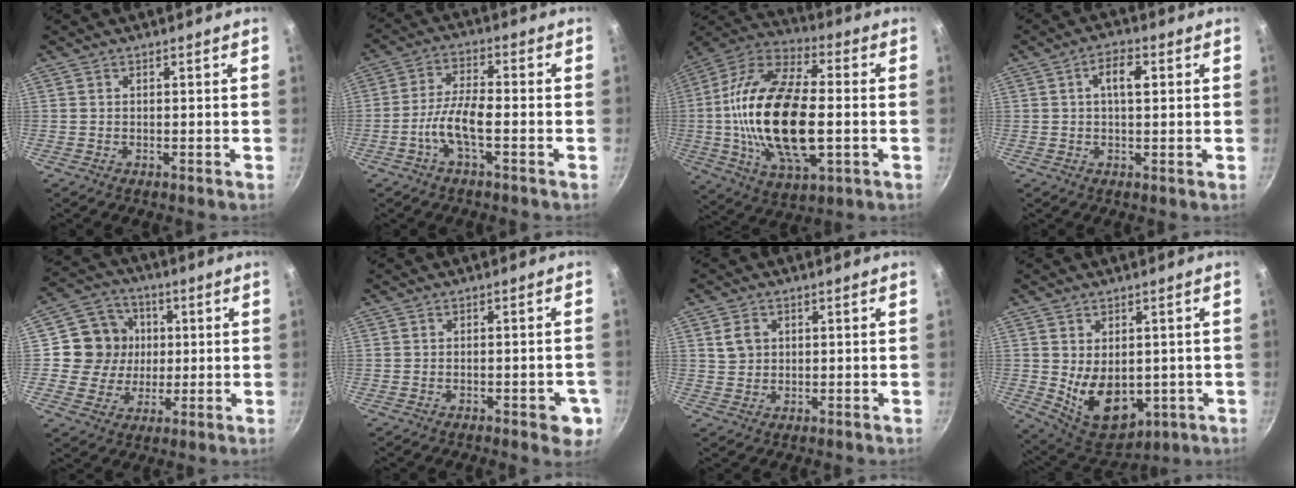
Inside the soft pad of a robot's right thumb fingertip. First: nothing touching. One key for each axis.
{"total": 7.5, "fx": -2.7, "fy": 2.4, "fz": 6.6, "tx": -0.135, "ty": 0.026, "tz": -0.060}
{"total": 25.2, "fx": -1.8, "fy": 12.1, "fz": 22.0, "tx": -0.424, "ty": 0.021, "tz": -0.039}
{"total": 5.2, "fx": 1.1, "fy": 2.4, "fz": 4.4, "tx": -0.070, "ty": 0.009, "tz": 0.012}
{"total": 11.1, "fx": 1.3, "fy": 10.6, "fz": 3.2, "tx": -0.022, "ty": 0.010, "tz": 0.011}
{"total": 5.5, "fx": -2.2, "fy": 2.1, "fz": 4.6, "tx": -0.040, "ty": 0.006, "tz": -0.025}
{"total": 3.5, "fx": 1.1, "fy": 2.9, "fz": 1.7, "tx": -0.016, "ty": 0.002, "tz": 0.022}
{"total": 12.3, "fx": -0.8, "fy": 8.3, "fz": 9.0, "tx": -0.113, "ty": -0.023, "tz": 0.015}